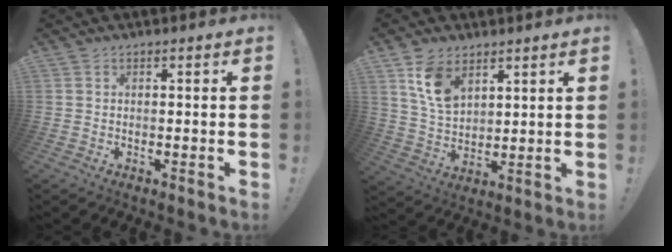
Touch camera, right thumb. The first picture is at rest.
{"total": 10.4, "force": [5.9, 6.3, 5.9], "torque": [-0.100, -0.022, 0.115]}